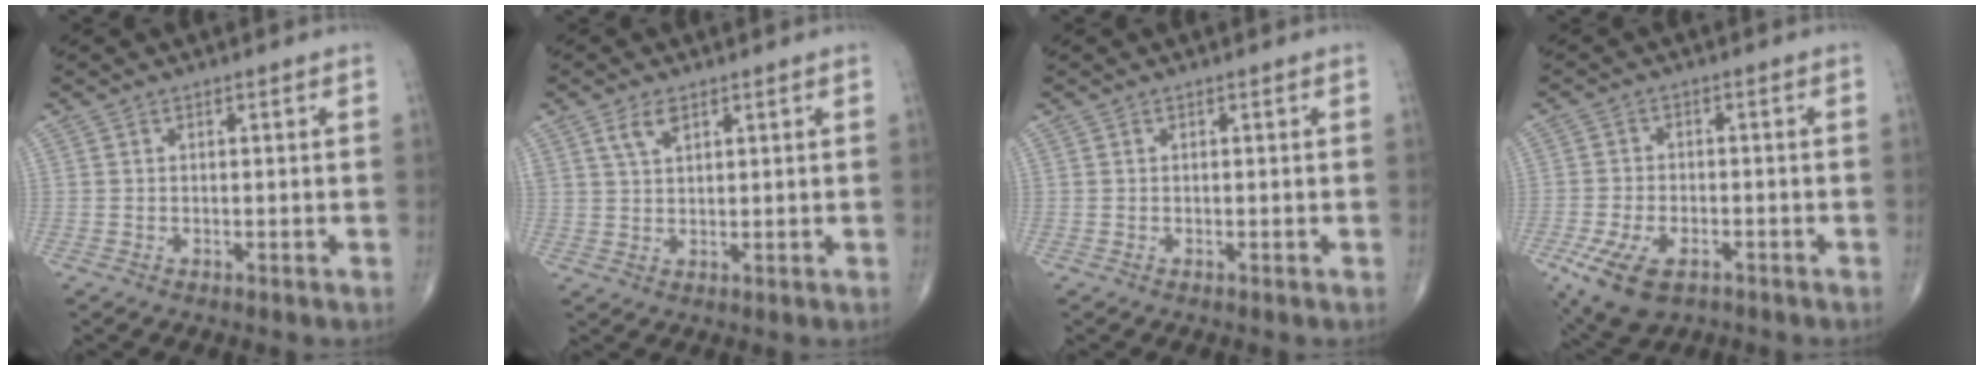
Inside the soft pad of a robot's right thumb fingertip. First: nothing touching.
{"total": 3.6, "force": [2.1, 1.7, 2.4], "torque": [-0.045, -0.005, 0.044]}
{"total": 0.0}
{"total": 9.8, "force": [-4.9, 5.3, 6.6], "torque": [-0.127, 0.007, -0.080]}